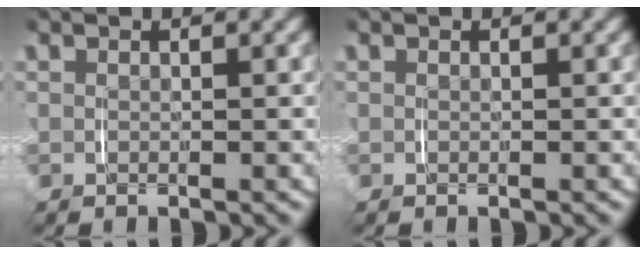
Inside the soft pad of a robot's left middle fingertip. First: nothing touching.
{"total": 0.0}